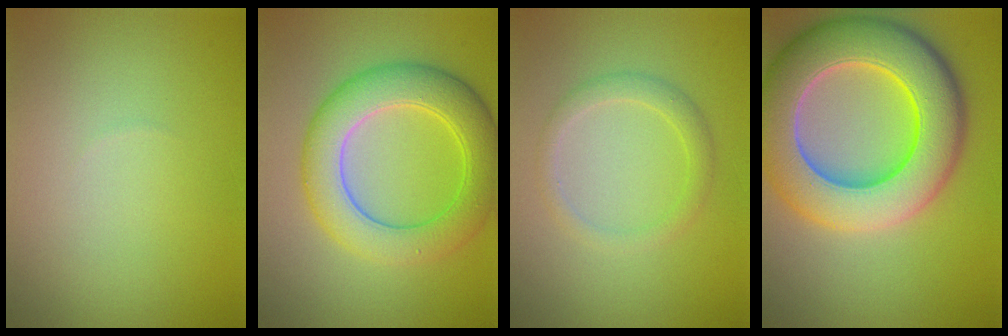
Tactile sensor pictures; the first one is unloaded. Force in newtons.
{"total": 7.0, "press": 6.9, "slide": 0.3}
{"total": 2.0, "press": 2.0, "slide": 0.2}
{"total": 11.8, "press": 11.7, "slide": 0.9}